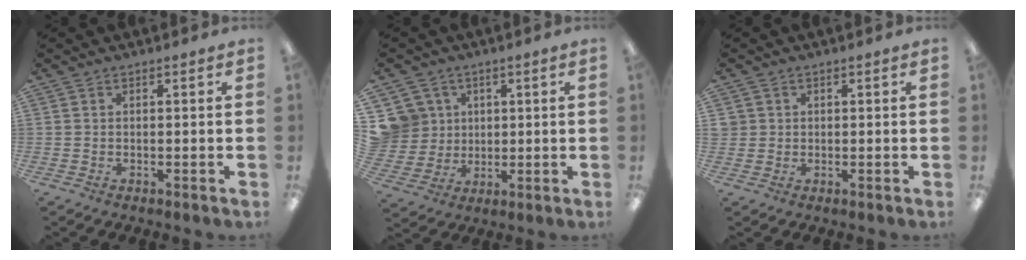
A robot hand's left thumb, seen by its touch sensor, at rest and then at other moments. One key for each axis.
{"total": 9.1, "fx": 3.4, "fy": 8.4, "fz": 0.5, "tx": -0.040, "ty": -0.010, "tz": 0.075}
{"total": 2.0, "fx": 0.5, "fy": 2.0, "fz": 0.1, "tx": -0.006, "ty": 0.003, "tz": 0.008}